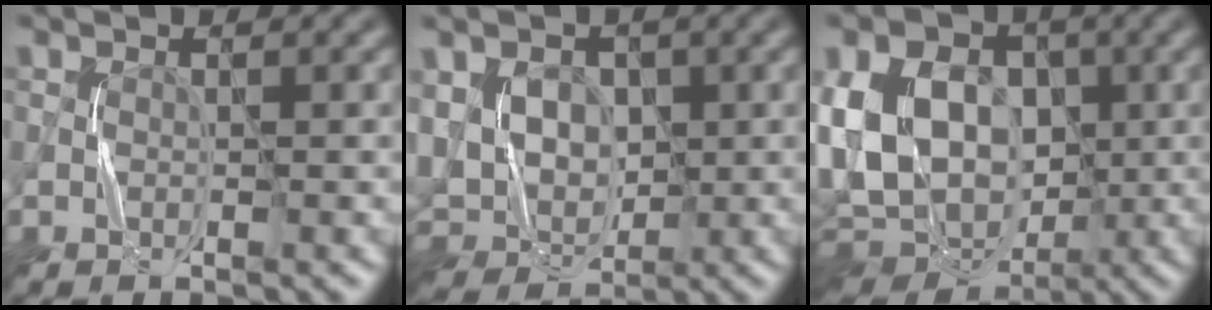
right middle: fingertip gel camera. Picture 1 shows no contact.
{"total": 7.0, "force": [0.5, 5.8, 3.8], "torque": [-0.066, -0.004, 0.018]}
{"total": 16.2, "force": [0.5, 12.3, 10.6], "torque": [-0.220, 0.011, 0.001]}